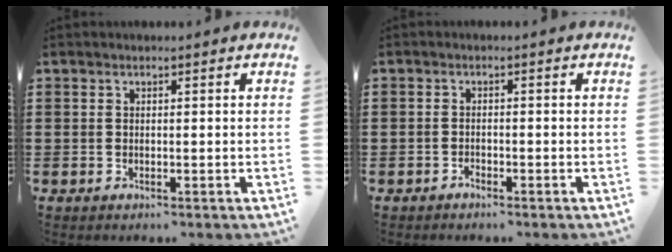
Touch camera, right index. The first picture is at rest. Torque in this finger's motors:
{"motor_torque": [1.16, 0.98, -0.08, -0.03]}